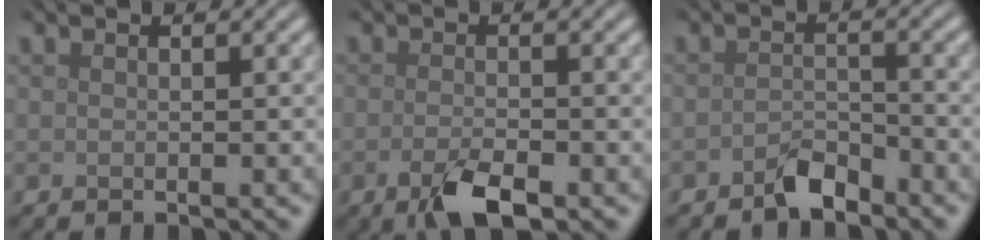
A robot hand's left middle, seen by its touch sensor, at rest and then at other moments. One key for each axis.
{"total": 3.6, "fx": -1.9, "fy": 1.2, "fz": 2.8, "tx": -0.057, "ty": -0.008, "tz": -0.035}
{"total": 2.3, "fx": -1.9, "fy": 0.9, "fz": 1.0, "tx": -0.015, "ty": 0.007, "tz": -0.038}